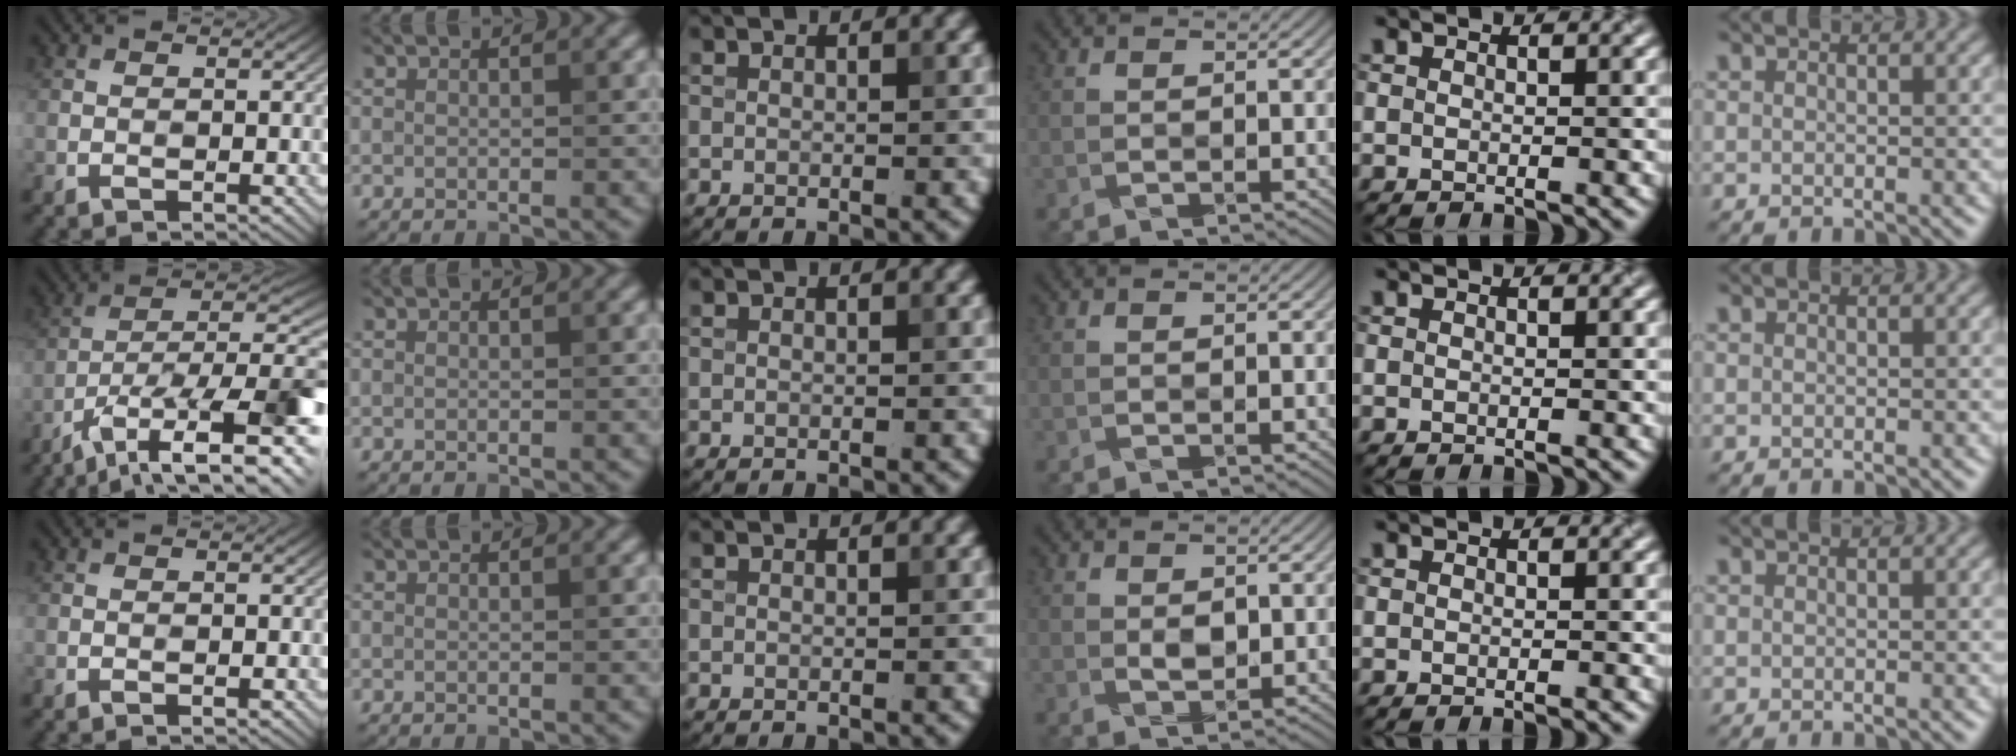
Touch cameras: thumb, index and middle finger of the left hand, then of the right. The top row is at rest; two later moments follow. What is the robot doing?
{"motion": "wrap", "object": "bandana"}